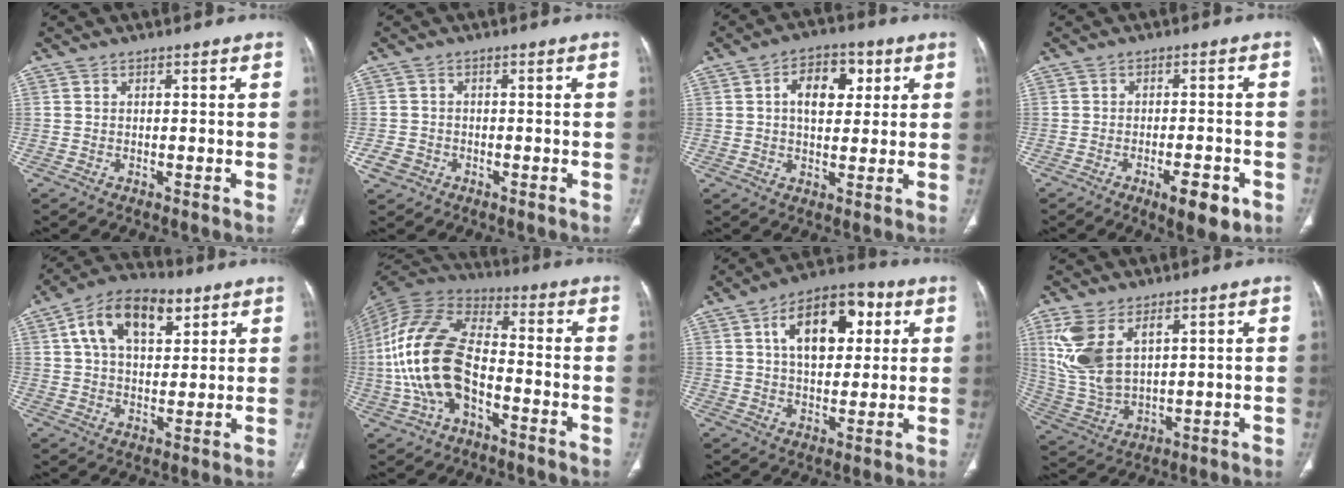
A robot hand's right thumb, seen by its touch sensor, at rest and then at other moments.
{"total": 3.0, "force": [-1.4, 2.5, 1.0], "torque": [-0.015, 0.011, -0.023]}
{"total": 9.3, "force": [2.6, 5.8, 6.8], "torque": [-0.076, 0.003, 0.038]}
{"total": 7.4, "force": [-3.5, 2.5, 6.0], "torque": [-0.080, 0.006, -0.045]}
{"total": 14.6, "force": [6.2, 8.4, 10.2], "torque": [-0.147, 0.001, 0.104]}
{"total": 18.4, "force": [-4.0, 10.2, 14.8], "torque": [-0.303, 0.032, -0.075]}
{"total": 15.5, "force": [5.0, 8.8, 11.7], "torque": [-0.153, 0.007, 0.075]}
{"total": 12.1, "force": [5.0, 6.4, 9.0], "torque": [-0.194, -0.012, 0.118]}